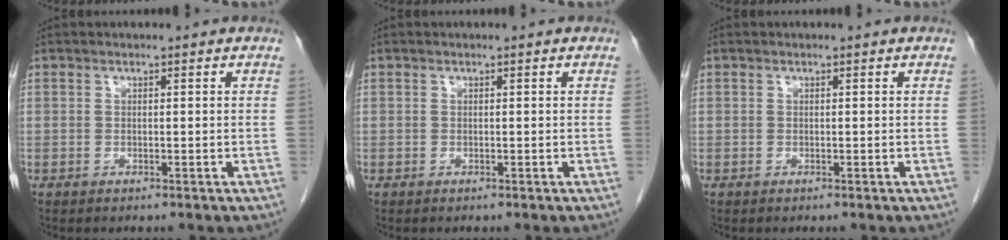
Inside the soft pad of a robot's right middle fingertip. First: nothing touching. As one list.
[{"total": 0.0}, {"total": 0.0}]